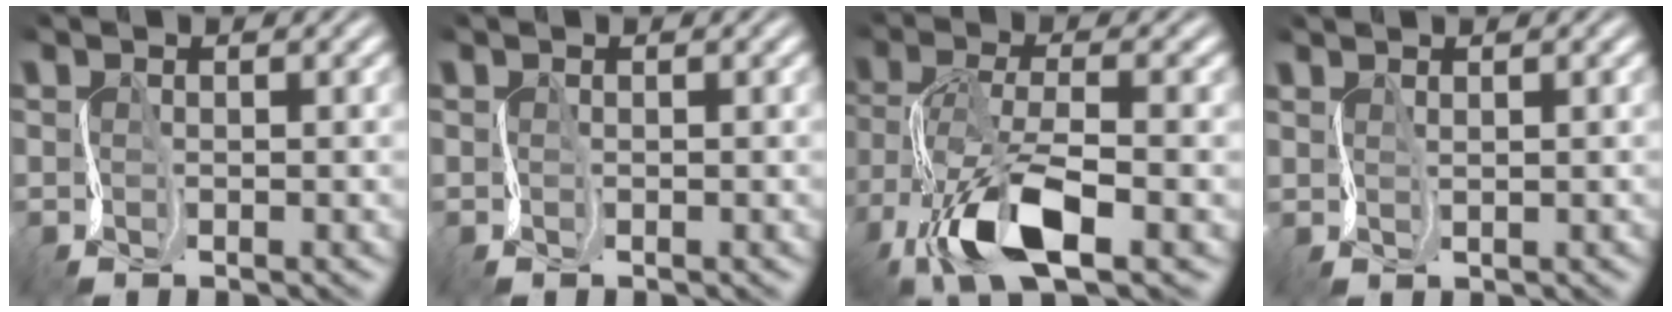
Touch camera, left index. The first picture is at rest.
{"total": 0.0}
{"total": 9.2, "force": [-4.1, 3.9, 7.3], "torque": [-0.144, -0.001, -0.073]}
{"total": 1.0, "force": [0.9, -0.1, -0.5], "torque": [0.007, 0.002, 0.019]}